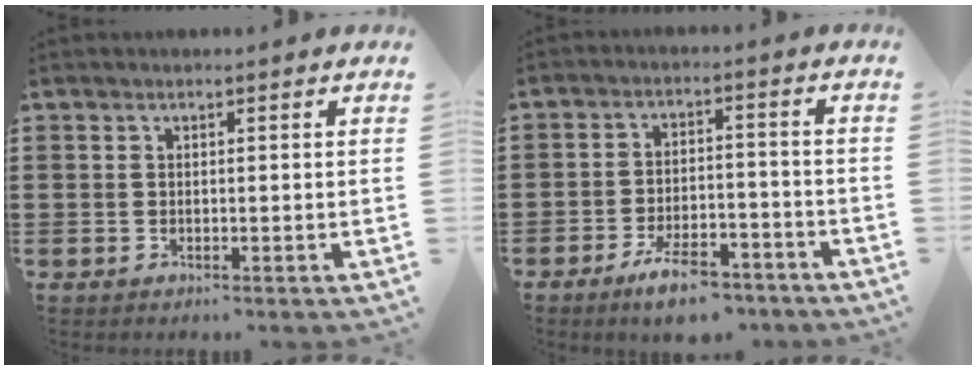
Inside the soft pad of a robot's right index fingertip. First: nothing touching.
{"total": 6.9, "force": [-5.3, 1.9, 4.0], "torque": [-0.074, 0.010, -0.095]}